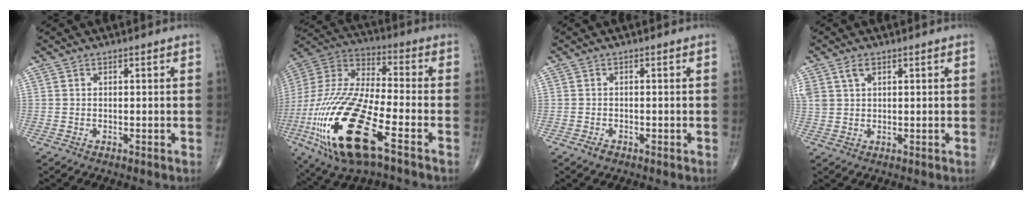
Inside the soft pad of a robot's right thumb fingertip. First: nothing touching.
{"total": 28.5, "force": [-11.2, 9.8, 24.3], "torque": [-0.601, -0.009, -0.204]}
{"total": 1.3, "force": [-0.8, 0.7, 0.7], "torque": [-0.015, -0.001, -0.016]}
{"total": 3.8, "force": [1.9, 2.3, 2.4], "torque": [-0.050, 0.004, 0.045]}